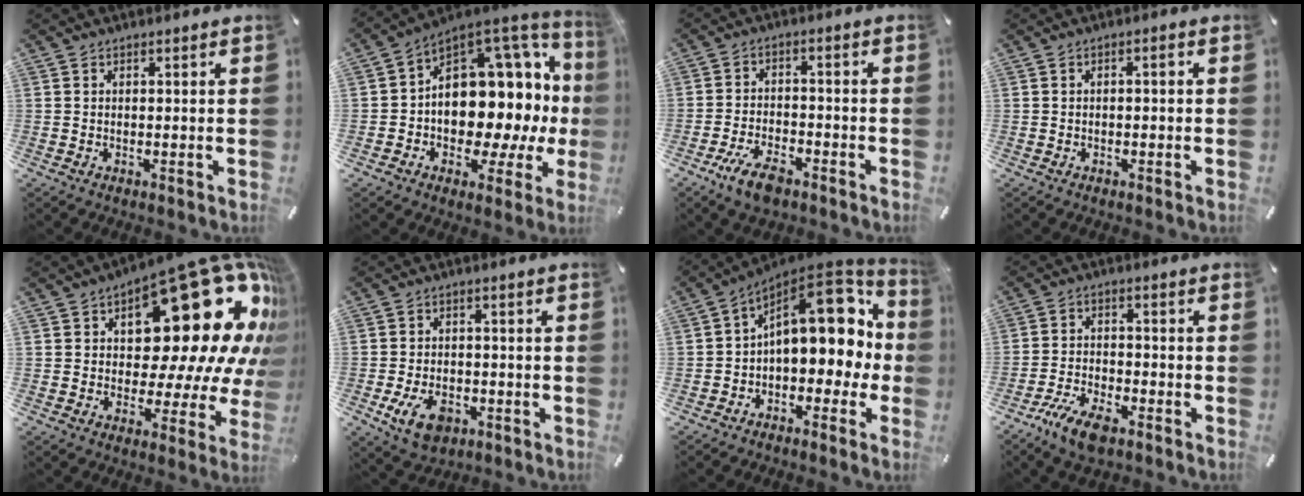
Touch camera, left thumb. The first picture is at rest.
{"total": 15.0, "force": [1.3, 11.1, 10.0], "torque": [-0.115, -0.058, 0.032]}
{"total": 7.9, "force": [-5.1, 3.4, 4.9], "torque": [-0.104, 0.018, -0.094]}
{"total": 1.5, "force": [-0.6, 0.5, 1.3], "torque": [-0.024, 0.005, -0.013]}
{"total": 29.5, "force": [12.2, 14.3, 22.7], "torque": [-0.296, -0.100, 0.219]}
{"total": 8.1, "force": [-3.3, 5.4, 5.0], "torque": [-0.100, 0.007, -0.060]}
{"total": 18.6, "force": [5.2, 11.0, 14.1], "torque": [-0.183, -0.040, 0.090]}
{"total": 8.1, "force": [-5.5, 3.3, 4.9], "torque": [-0.104, 0.021, -0.103]}